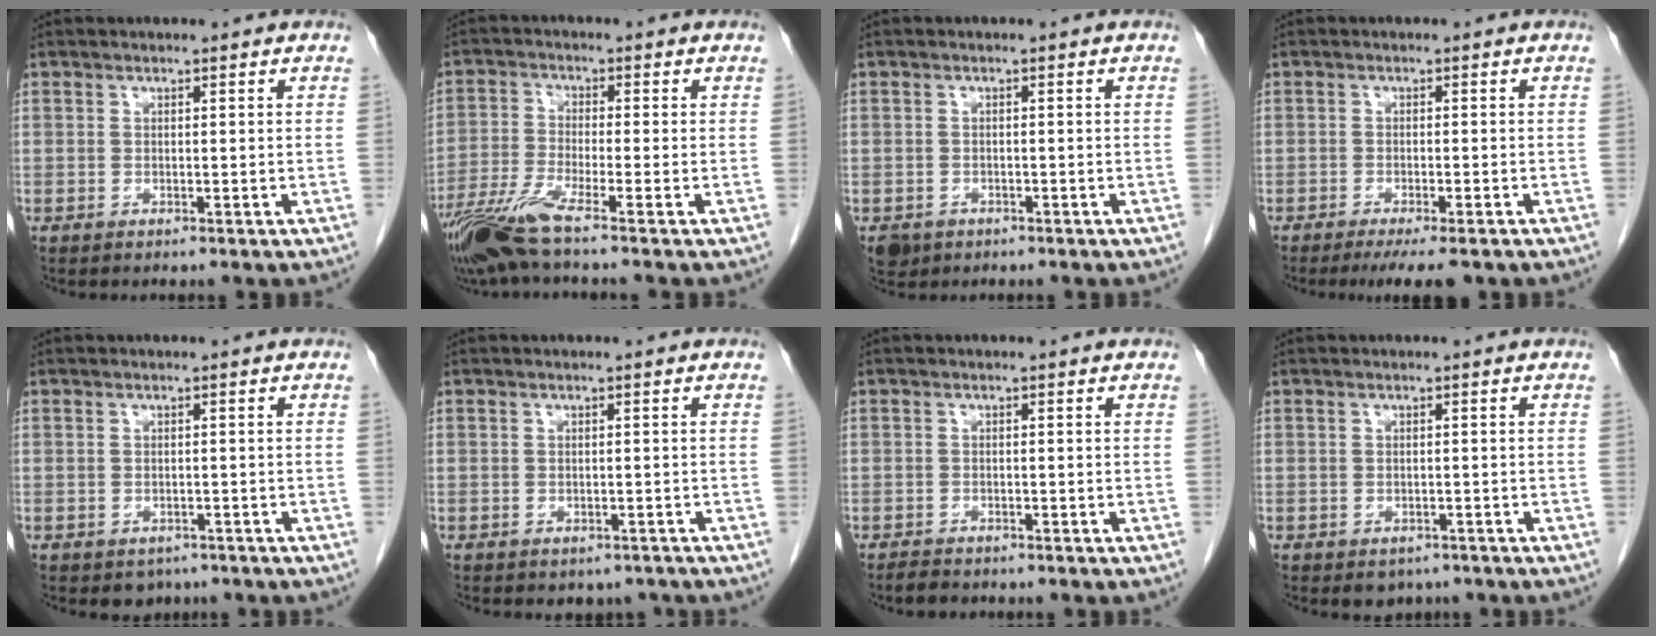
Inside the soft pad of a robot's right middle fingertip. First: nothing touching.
{"total": 7.6, "force": [-5.7, -0.8, 5.0], "torque": [-0.103, -0.028, -0.112]}
{"total": 2.7, "force": [-1.6, 2.1, 0.6], "torque": [-0.012, 0.002, -0.022]}
{"total": 6.3, "force": [-4.9, 1.0, 3.9], "torque": [-0.045, -0.010, -0.070]}
{"total": 2.8, "force": [-1.9, 1.8, 0.7], "torque": [-0.006, 0.004, -0.020]}
{"total": 2.8, "force": [-2.2, 1.6, 0.5], "torque": [0.000, 0.006, -0.027]}
{"total": 1.9, "force": [-1.7, 0.8, 0.5], "torque": [-0.013, -0.003, -0.026]}
{"total": 2.9, "force": [-2.2, 1.8, 0.8], "torque": [-0.004, 0.004, -0.023]}